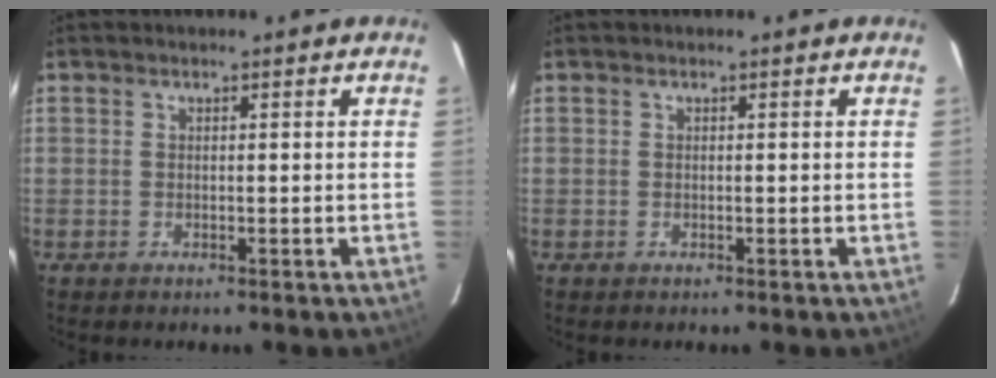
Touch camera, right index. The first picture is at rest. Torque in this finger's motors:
{"motor_torque": [0.02, -0.01, 0.02, 0.00]}